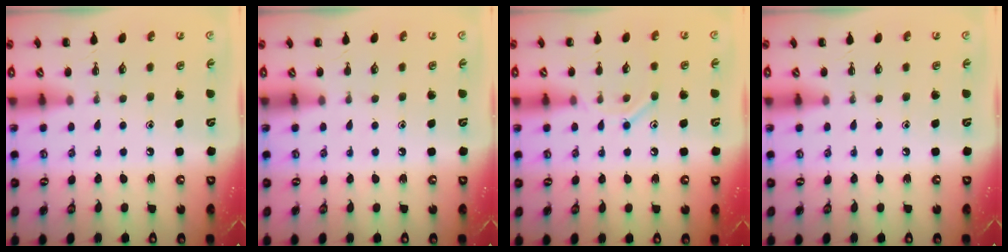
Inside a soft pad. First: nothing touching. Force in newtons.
{"total": 0.0}
{"total": 8.3, "press": 8.2, "slide": 1.2}
{"total": 0.0}